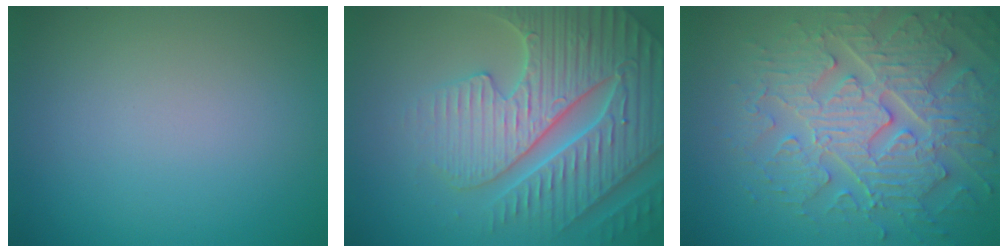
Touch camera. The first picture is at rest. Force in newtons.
{"total": 7.6, "press": 7.4, "slide": 1.8}
{"total": 7.4, "press": 6.0, "slide": 4.3}